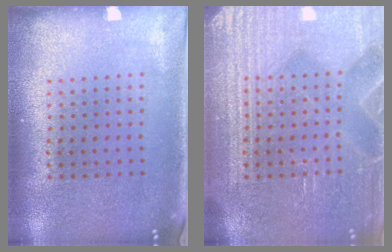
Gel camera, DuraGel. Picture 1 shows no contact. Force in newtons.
{"total": 6.2, "press": 6.1, "slide": 0.8}